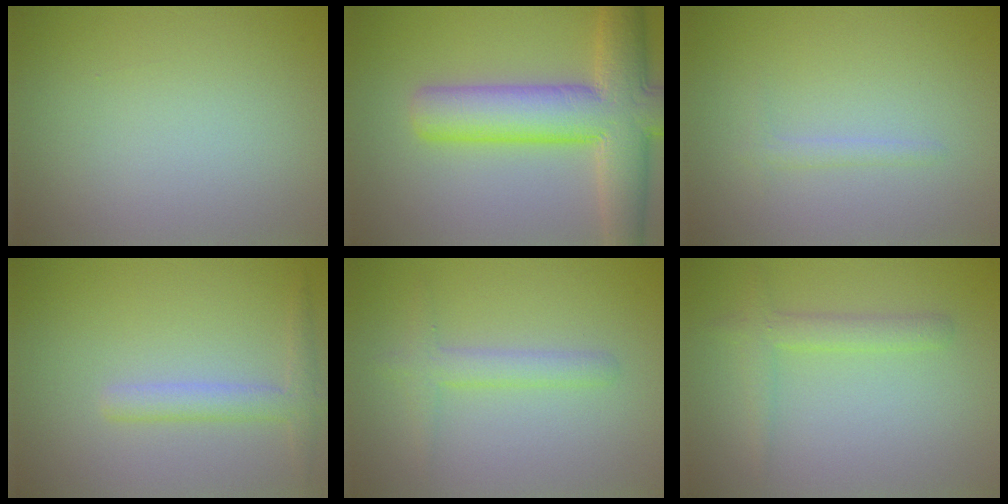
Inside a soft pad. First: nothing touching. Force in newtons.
{"total": 9.6, "press": 9.6, "slide": 0.5}
{"total": 0.9, "press": 0.9, "slide": 0.0}
{"total": 2.4, "press": 2.4, "slide": 0.1}
{"total": 2.0, "press": 2.0, "slide": 0.1}
{"total": 2.1, "press": 2.1, "slide": 0.2}